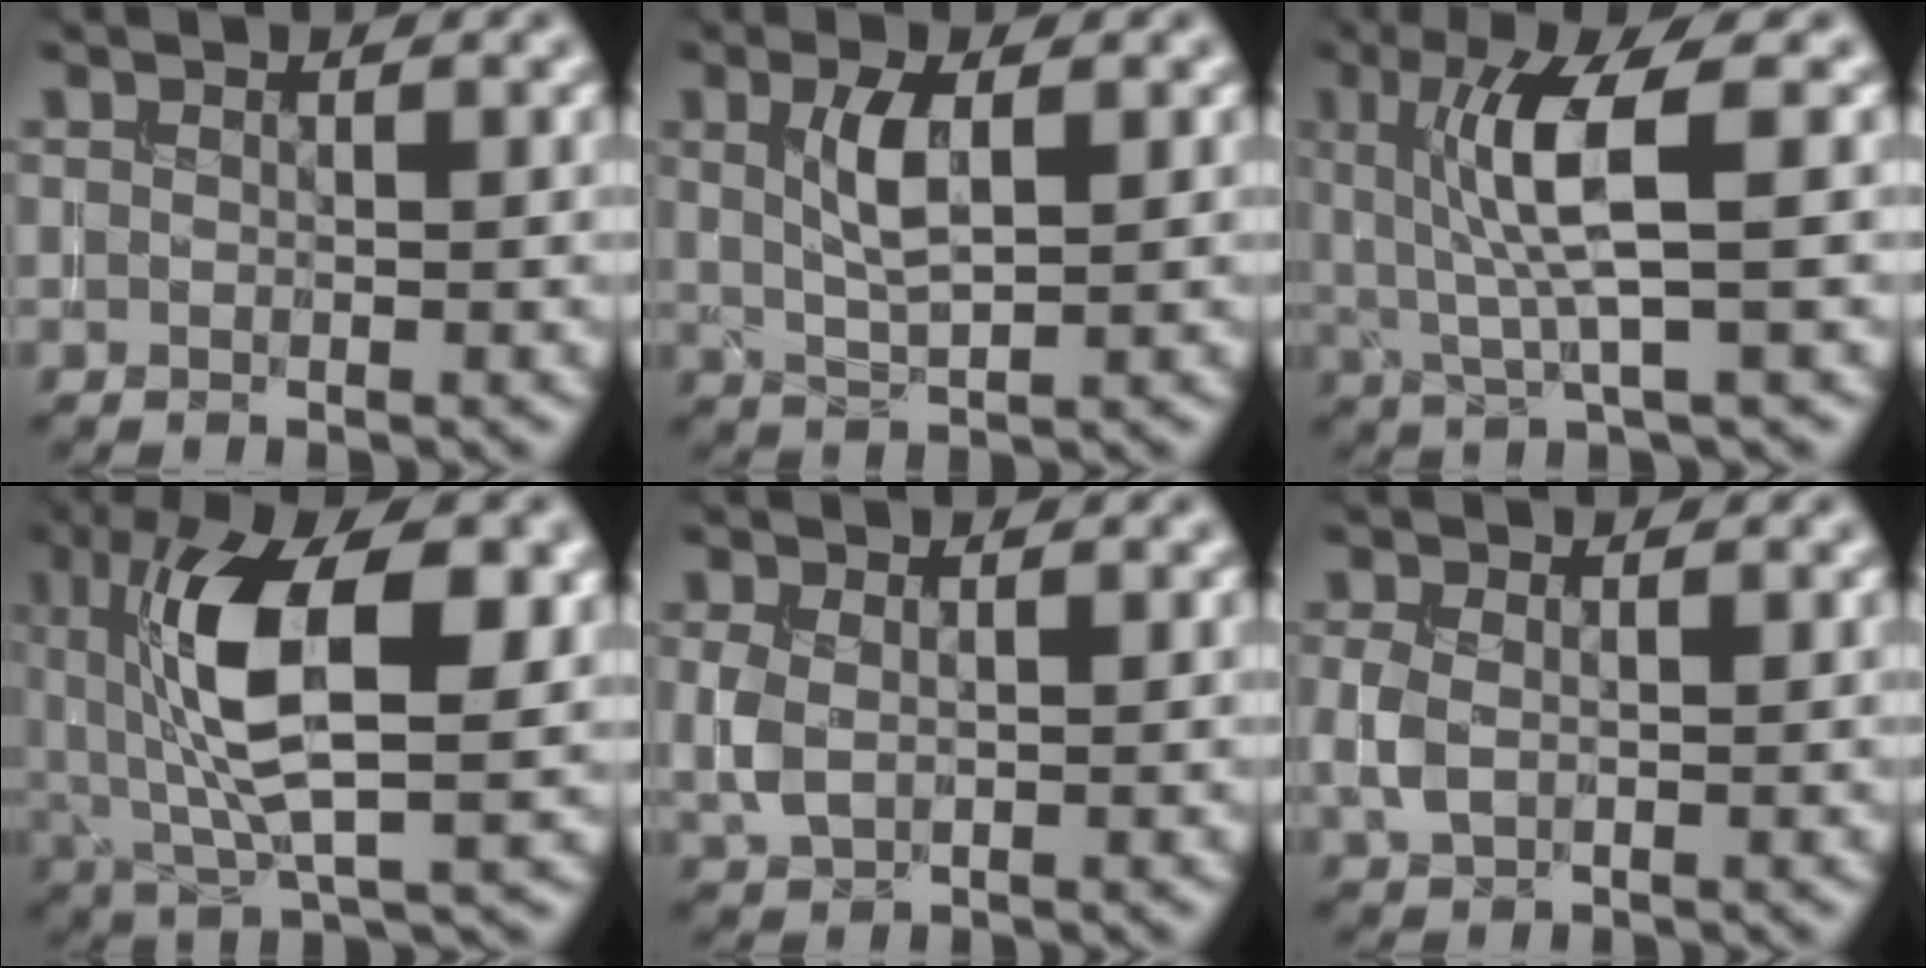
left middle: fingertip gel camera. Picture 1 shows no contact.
{"total": 3.4, "force": [1.0, 1.2, 3.1], "torque": [-0.066, 0.004, 0.021]}
{"total": 6.1, "force": [1.0, 0.9, 5.9], "torque": [-0.123, -0.001, 0.025]}
{"total": 11.0, "force": [2.2, 4.2, 9.9], "torque": [-0.178, 0.008, 0.038]}
{"total": 2.1, "force": [0.2, 1.5, 1.5], "torque": [-0.042, 0.000, 0.008]}
{"total": 2.0, "force": [-0.1, 1.4, 1.4], "torque": [-0.038, 0.000, 0.002]}